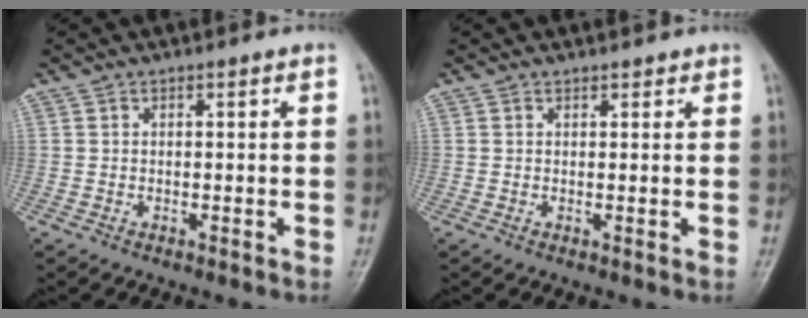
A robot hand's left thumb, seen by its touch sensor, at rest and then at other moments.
{"total": 1.1, "force": [0.9, 0.7, 0.0], "torque": [0.012, -0.006, 0.007]}